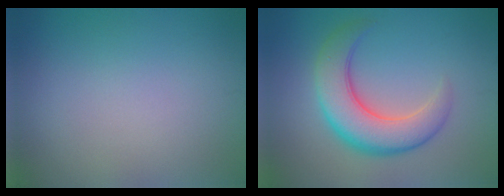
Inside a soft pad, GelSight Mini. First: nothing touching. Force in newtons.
{"total": 6.6, "press": 6.5, "slide": 0.5}